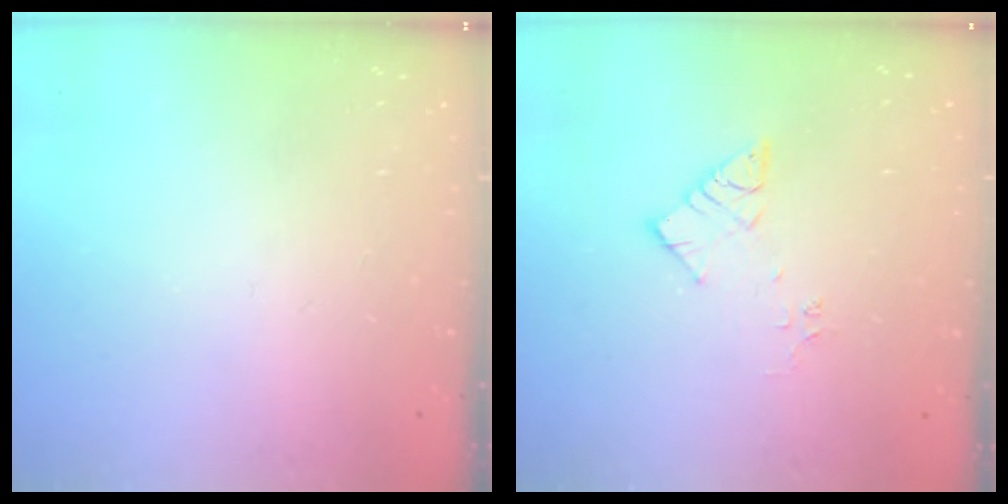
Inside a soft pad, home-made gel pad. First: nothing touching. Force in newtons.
{"total": 7.2, "press": 7.2, "slide": 0.5}